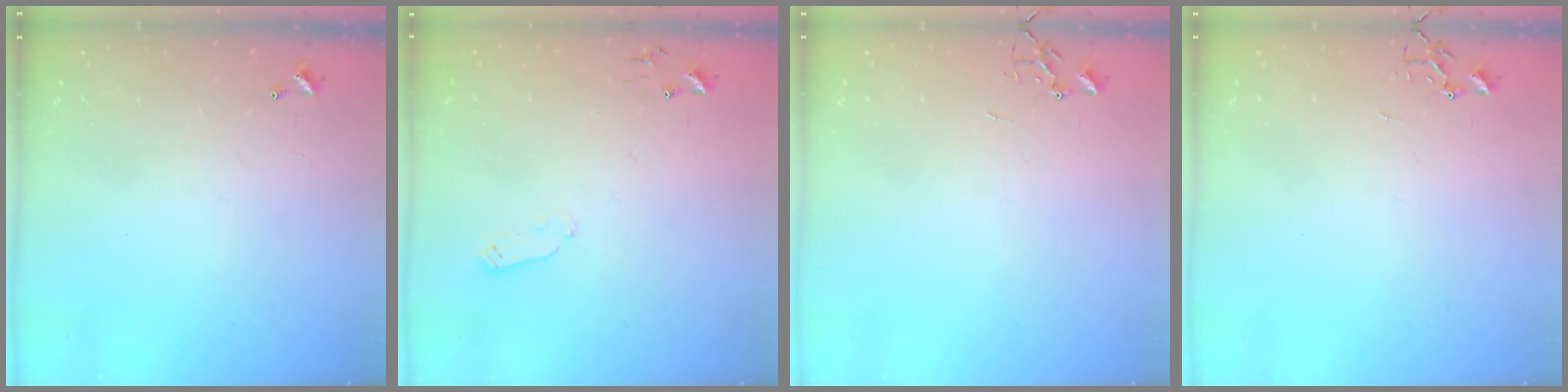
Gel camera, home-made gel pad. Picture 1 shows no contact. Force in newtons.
{"total": 2.9, "press": 2.9, "slide": 0.4}
{"total": 0.0}
{"total": 0.0}